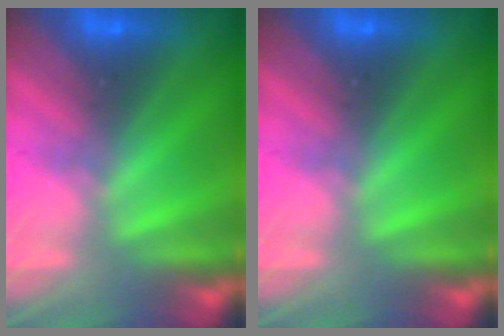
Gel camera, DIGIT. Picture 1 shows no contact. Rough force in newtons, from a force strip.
{"total": 0.0}